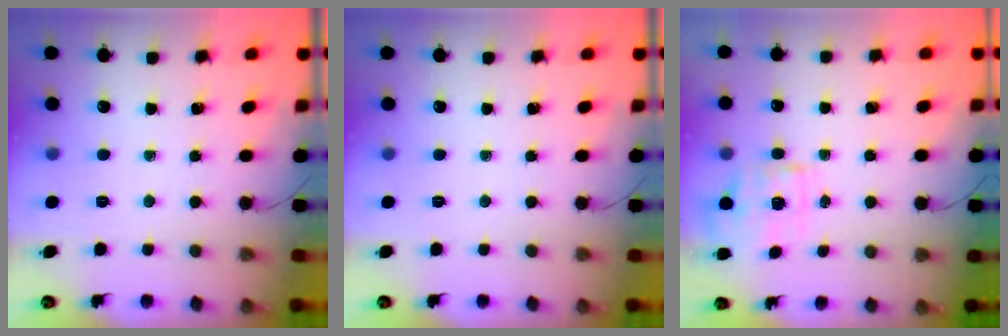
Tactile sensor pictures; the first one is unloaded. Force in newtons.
{"total": 0.0}
{"total": 4.9, "press": 4.8, "slide": 1.2}